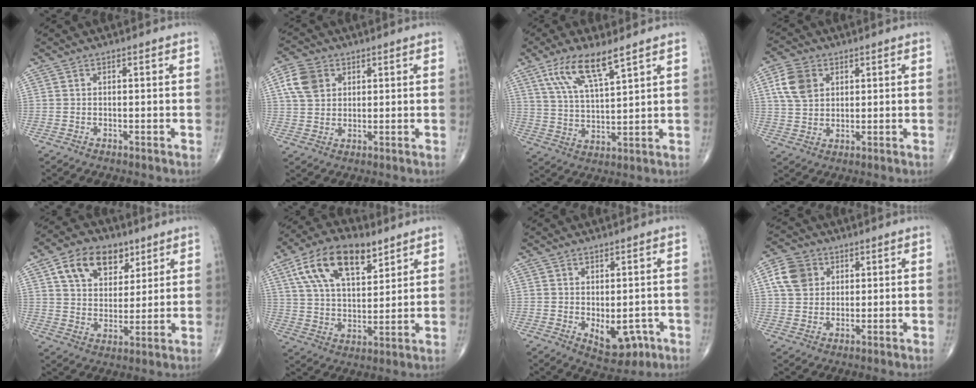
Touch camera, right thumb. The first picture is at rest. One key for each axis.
{"total": 7.0, "fx": 2.4, "fy": 5.3, "fz": 3.8, "tx": -0.062, "ty": 0.001, "tz": 0.044}
{"total": 10.5, "fx": 6.3, "fy": 2.7, "fz": 7.9, "tx": -0.152, "ty": -0.025, "tz": 0.130}
{"total": 7.6, "fx": 2.6, "fy": 5.5, "fz": 4.5, "tx": -0.075, "ty": -0.004, "tz": 0.050}
{"total": 13.1, "fx": 6.4, "fy": 8.8, "fz": 7.3, "tx": -0.090, "ty": -0.020, "tz": 0.114}
{"total": 16.7, "fx": 8.6, "fy": 8.4, "fz": 11.6, "tx": -0.183, "ty": -0.021, "tz": 0.155}
{"total": 7.1, "fx": -2.0, "fy": 4.2, "fz": 5.4, "tx": -0.049, "ty": 0.000, "tz": -0.013}
{"total": 7.5, "fx": 2.4, "fy": 6.1, "fz": 3.6, "tx": -0.049, "ty": 0.001, "tz": 0.041}